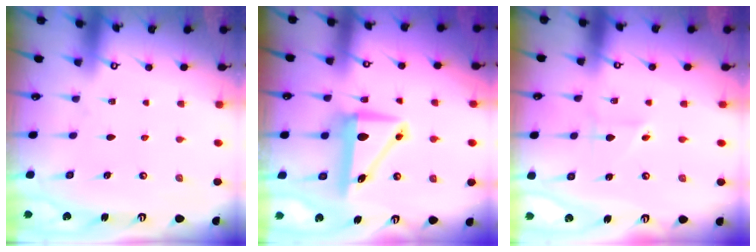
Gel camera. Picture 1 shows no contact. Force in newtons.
{"total": 9.4, "press": 9.3, "slide": 1.4}
{"total": 1.9, "press": 1.9, "slide": 0.3}